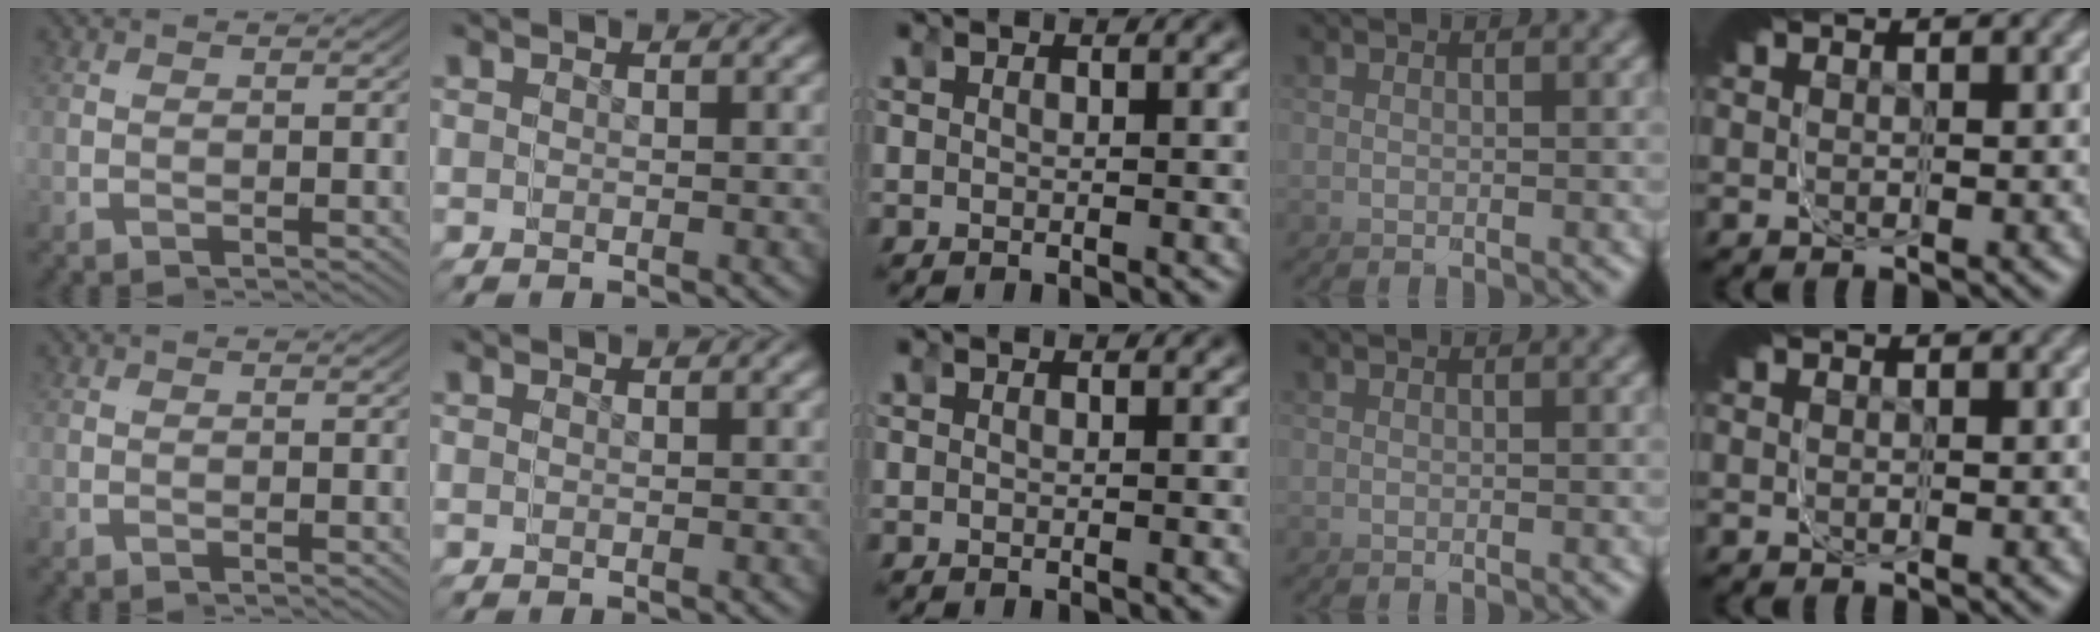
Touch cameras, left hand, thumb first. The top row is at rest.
{}